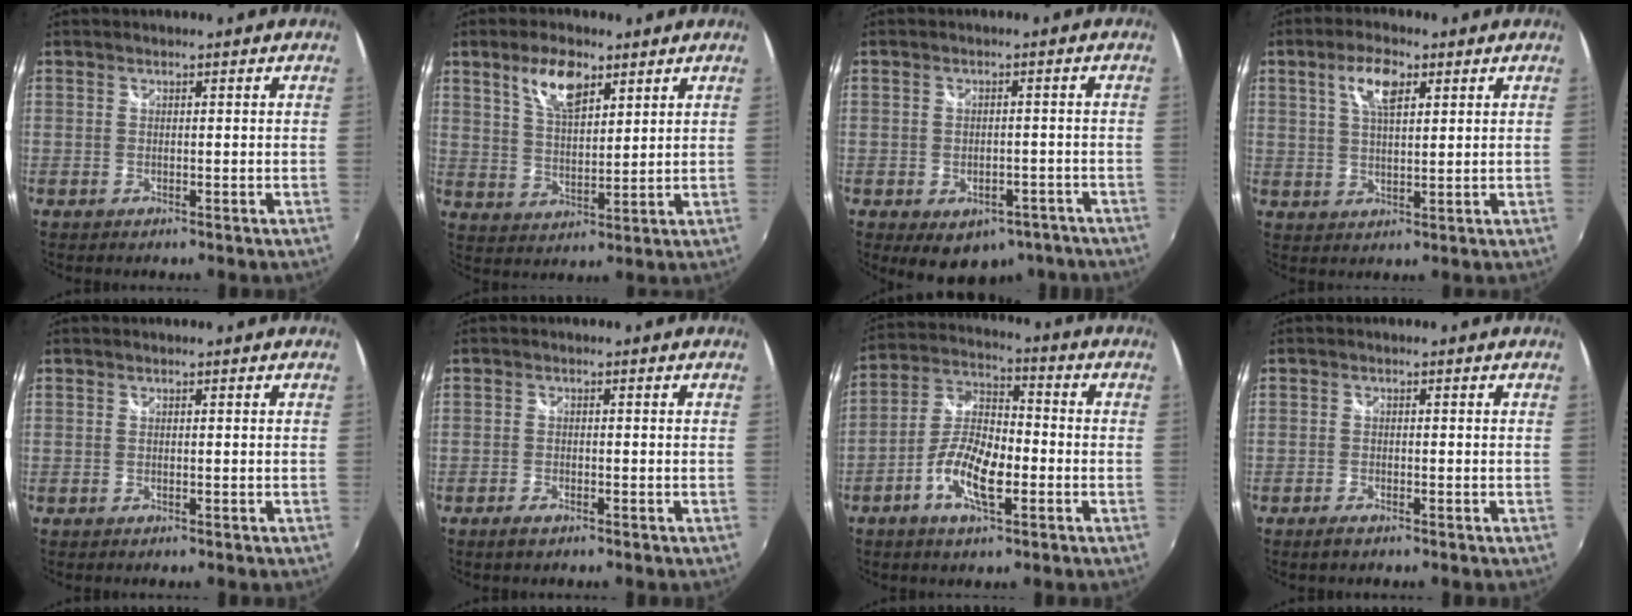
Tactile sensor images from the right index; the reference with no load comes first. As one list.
[{"total": 8.3, "force": [4.8, 3.4, 5.7], "torque": [-0.105, 0.010, 0.093]}, {"total": 11.3, "force": [-7.4, 6.7, 5.3], "torque": [-0.096, -0.005, -0.079]}, {"total": 6.4, "force": [2.9, 2.5, 5.2], "torque": [-0.094, 0.010, 0.052]}, {"total": 0.0}, {"total": 1.9, "force": [-1.4, 0.7, 0.9], "torque": [-0.025, -0.004, -0.029]}, {"total": 10.6, "force": [-4.2, 4.3, 8.8], "torque": [-0.184, 0.004, -0.079]}, {"total": 1.6, "force": [-1.3, 0.5, 0.8], "torque": [-0.021, -0.005, -0.027]}]